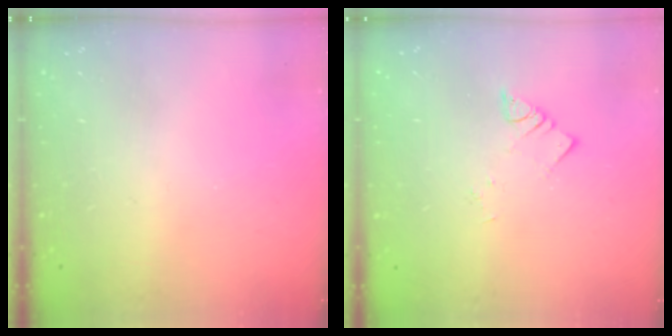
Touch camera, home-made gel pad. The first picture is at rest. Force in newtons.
{"total": 1.9, "press": 1.9, "slide": 0.2}